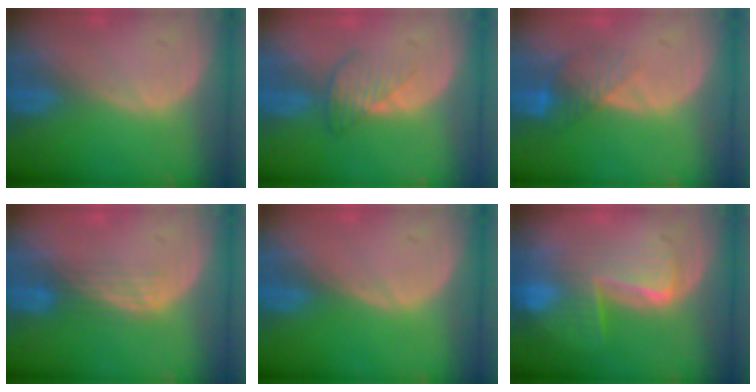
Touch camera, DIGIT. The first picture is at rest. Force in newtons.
{"total": 3.6, "press": 3.1, "slide": 1.7}
{"total": 4.2, "press": 3.8, "slide": 1.7}
{"total": 3.0, "press": 2.7, "slide": 1.3}
{"total": 0.0}
{"total": 6.8, "press": 6.6, "slide": 1.5}